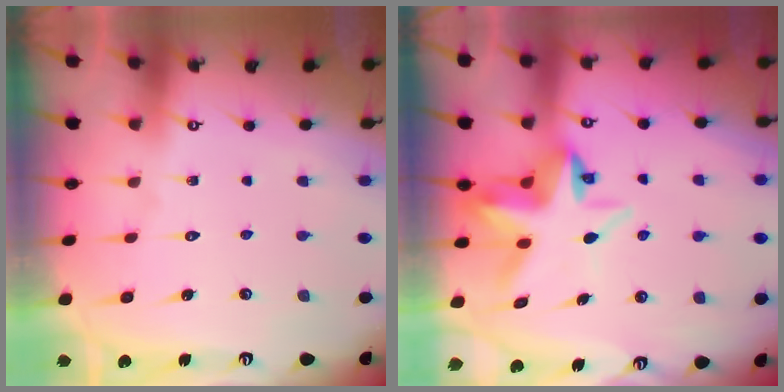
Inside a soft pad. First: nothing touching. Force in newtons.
{"total": 8.3, "press": 8.1, "slide": 1.3}